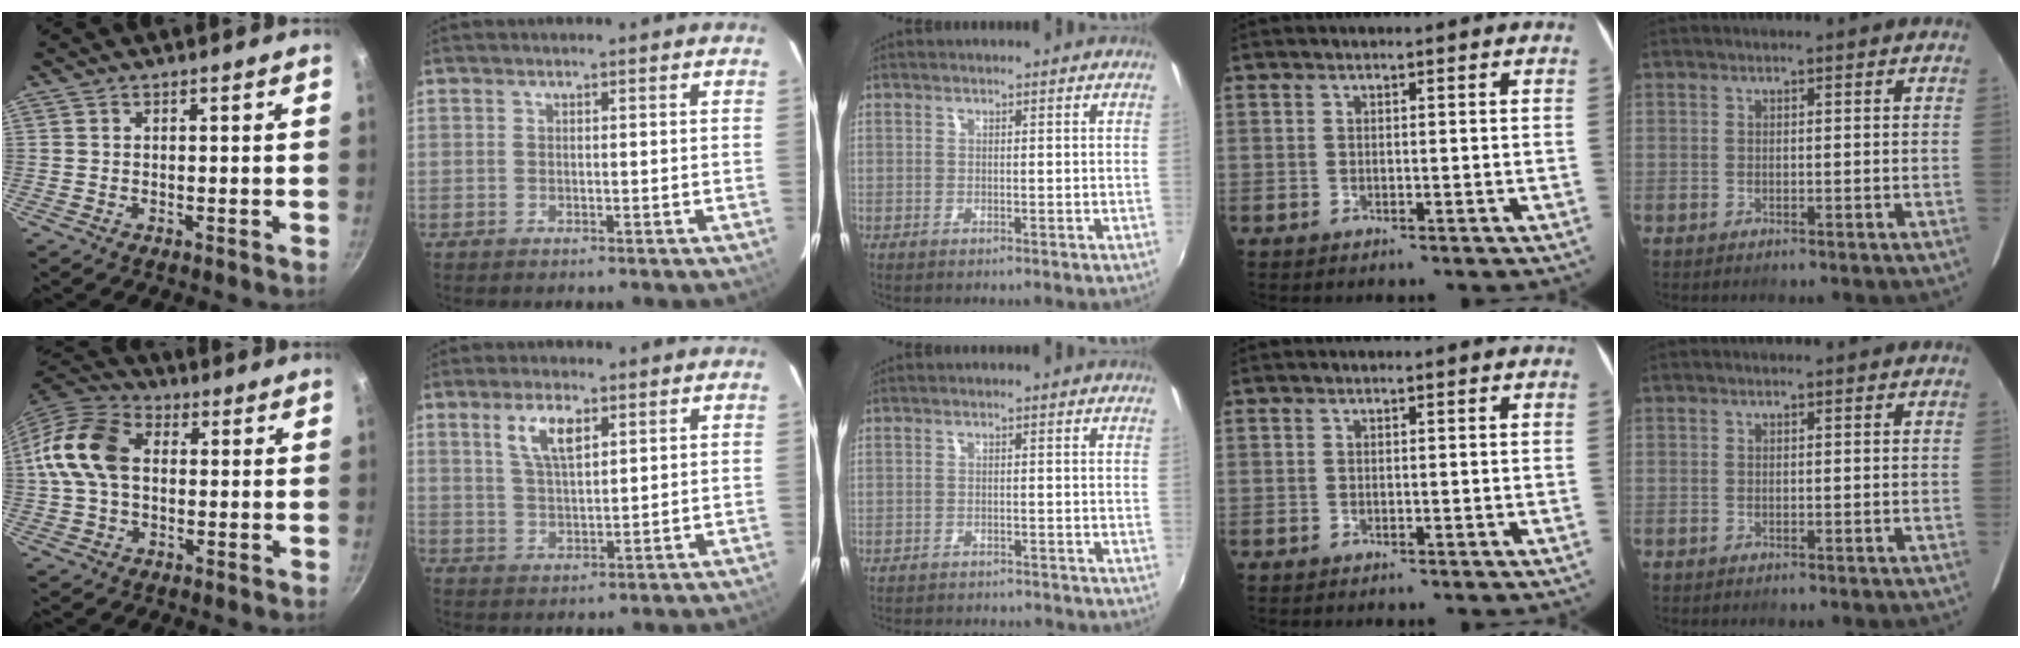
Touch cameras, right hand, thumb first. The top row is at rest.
{"thumb": {"total": 13.1, "force": [1.0, 9.1, 9.3], "torque": [-0.164, 0.027, 0.002]}, "index": {"total": 6.3, "force": [3.0, 2.3, 5.0], "torque": [-0.092, 0.006, 0.062]}, "middle": {"total": 9.9, "force": [-9.0, 2.4, 3.2], "torque": [-0.077, -0.015, -0.126]}}